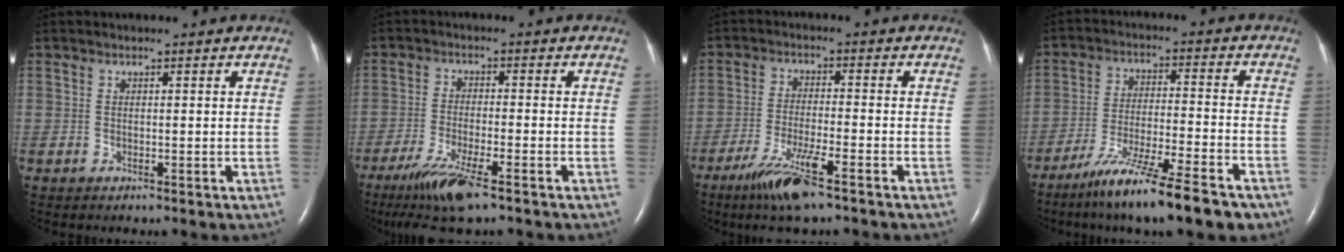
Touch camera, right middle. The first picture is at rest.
{"total": 8.4, "force": [-5.8, 0.6, 6.1], "torque": [-0.118, -0.025, -0.102]}
{"total": 8.6, "force": [-5.6, 0.4, 6.5], "torque": [-0.133, -0.023, -0.101]}
{"total": 14.8, "force": [-11.0, 0.7, 9.8], "torque": [-0.161, -0.036, -0.182]}